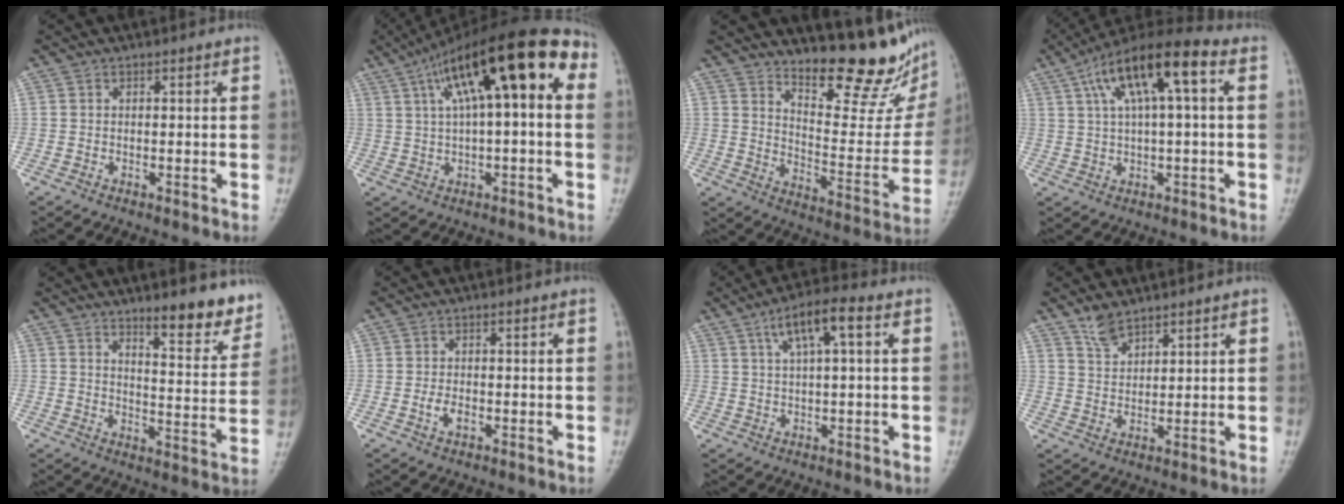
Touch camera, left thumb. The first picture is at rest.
{"total": 18.3, "force": [4.6, 5.8, 16.7], "torque": [-0.246, 0.047, 0.063]}
{"total": 16.9, "force": [14.0, 4.0, 8.6], "torque": [-0.083, -0.131, 0.202]}
{"total": 14.2, "force": [4.3, 4.3, 12.8], "torque": [-0.225, 0.033, 0.068]}
{"total": 10.2, "force": [7.6, 2.6, 6.3], "torque": [-0.052, -0.056, 0.109]}
{"total": 2.3, "force": [-0.9, 1.3, 1.7], "torque": [-0.033, 0.007, -0.015]}
{"total": 8.0, "force": [2.9, 2.0, 7.1], "torque": [-0.131, 0.015, 0.049]}
{"total": 4.2, "force": [3.4, 1.7, 1.8], "torque": [-0.025, -0.020, 0.071]}